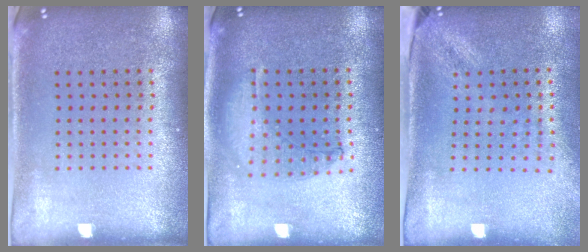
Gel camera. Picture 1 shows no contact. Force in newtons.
{"total": 1.0, "press": 1.0, "slide": 0.3}
{"total": 1.9, "press": 1.5, "slide": 1.2}